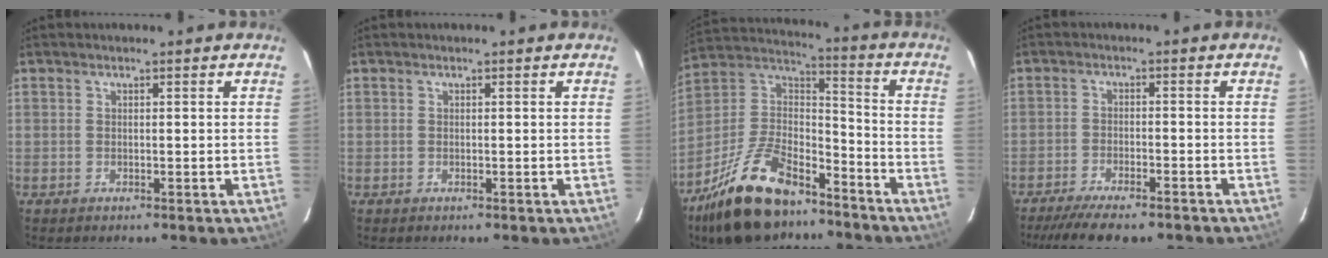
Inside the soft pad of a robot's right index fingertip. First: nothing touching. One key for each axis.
{"total": 0.0}
{"total": 22.2, "fx": -15.4, "fy": 9.8, "fz": 12.7, "tx": -0.264, "ty": 0.007, "tz": -0.266}
{"total": 11.1, "fx": -9.3, "fy": 2.4, "fz": 5.5, "tx": -0.126, "ty": -0.024, "tz": -0.149}